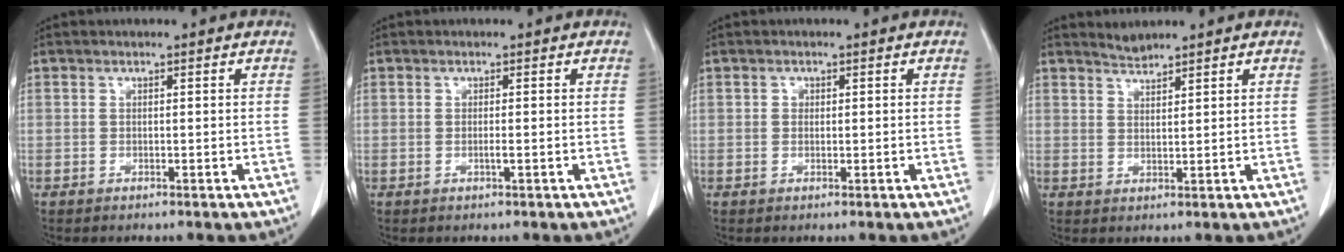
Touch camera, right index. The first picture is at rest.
{"total": 1.1, "force": [-0.3, 0.2, 1.1], "torque": [-0.023, 0.000, -0.004]}
{"total": 1.1, "force": [0.1, 0.9, 0.5], "torque": [-0.012, 0.005, 0.004]}
{"total": 2.4, "force": [2.4, 0.2, 0.3], "torque": [-0.004, 0.001, 0.047]}